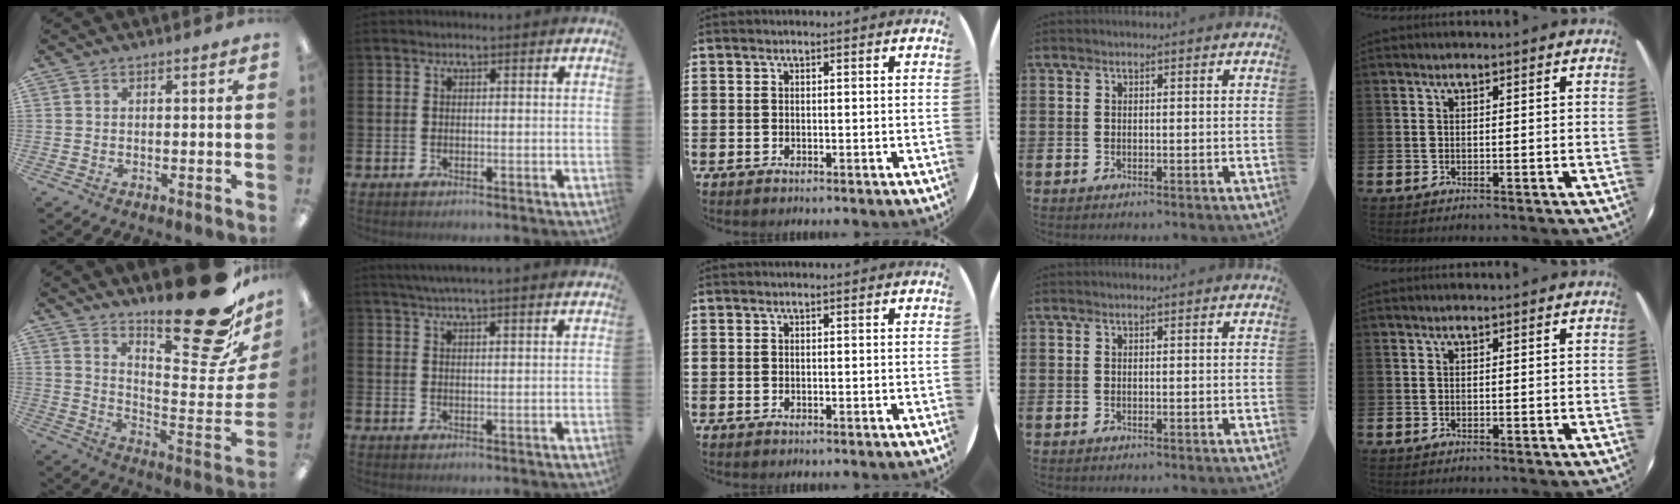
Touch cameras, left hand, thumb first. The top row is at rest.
{"thumb": {"total": 24.7, "force": [18.2, 6.5, 15.4], "torque": [-0.185, -0.141, 0.292]}, "index": {"total": 4.0, "force": [3.8, -0.6, 1.1], "torque": [-0.035, -0.007, 0.071]}}